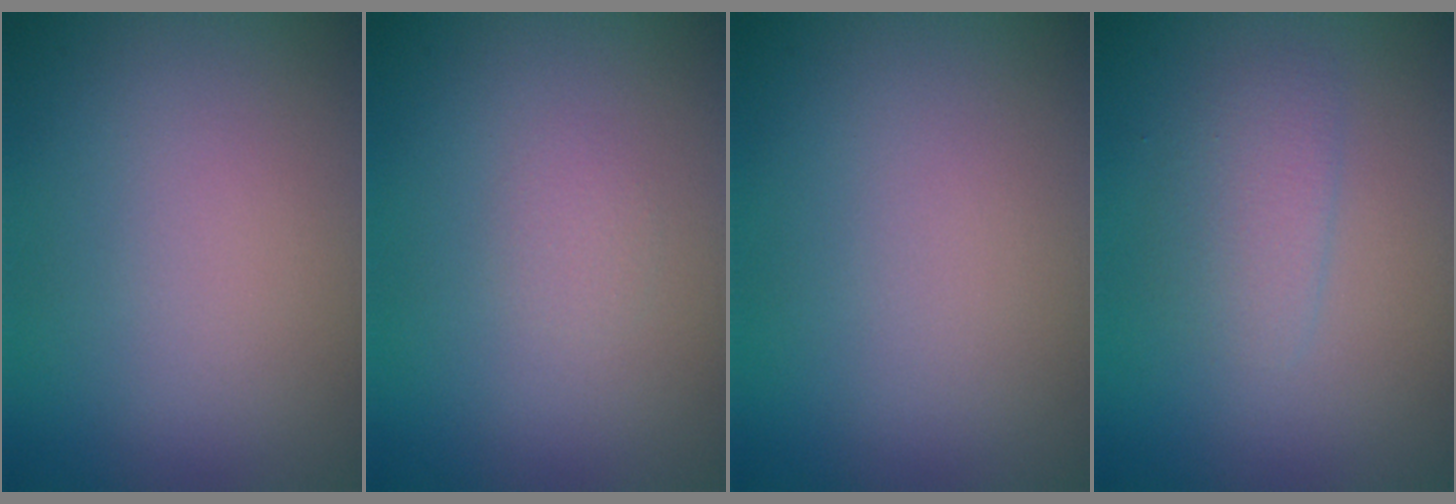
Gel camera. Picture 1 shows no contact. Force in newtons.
{"total": 0.6, "press": 0.6, "slide": 0.1}
{"total": 0.0}
{"total": 2.0, "press": 2.0, "slide": 0.1}